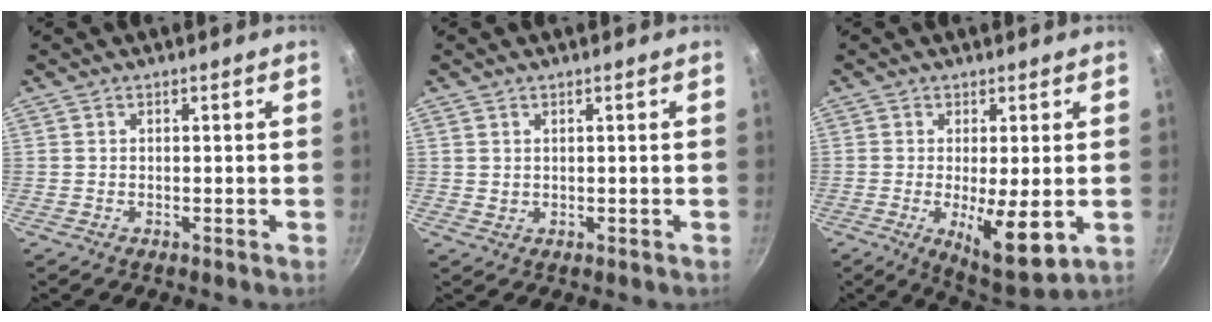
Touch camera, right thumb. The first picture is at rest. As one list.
[{"total": 1.0, "force": [0.6, 0.8, 0.3], "torque": [0.002, -0.006, 0.010]}, {"total": 9.5, "force": [-1.3, 2.8, 9.0], "torque": [-0.139, -0.019, -0.006]}]